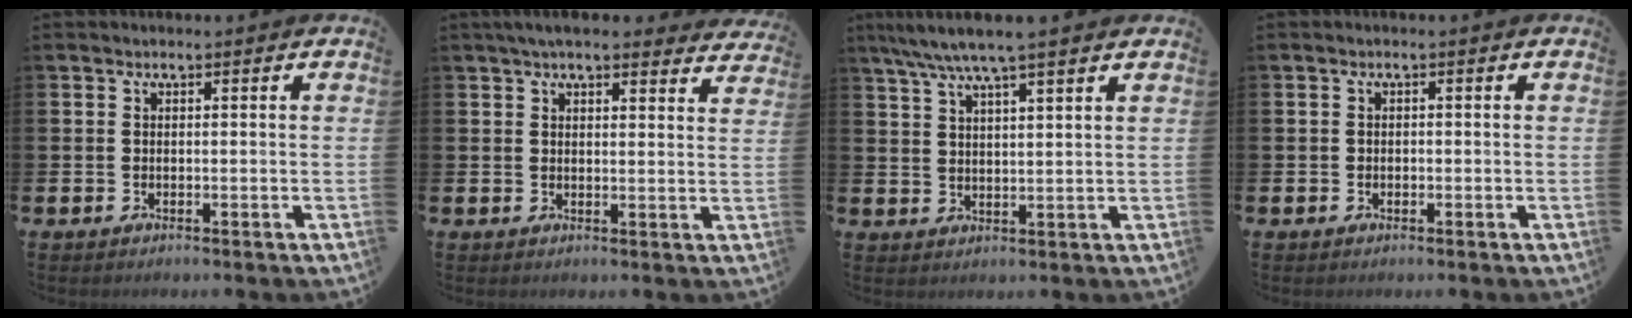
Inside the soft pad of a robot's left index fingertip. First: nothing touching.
{"total": 4.4, "force": [4.1, 0.8, 1.5], "torque": [-0.034, -0.011, 0.074]}
{"total": 5.8, "force": [5.1, 0.1, 2.8], "torque": [-0.071, -0.015, 0.091]}
{"total": 0.7, "force": [-0.3, 0.6, 0.2], "torque": [-0.013, 0.008, -0.005]}